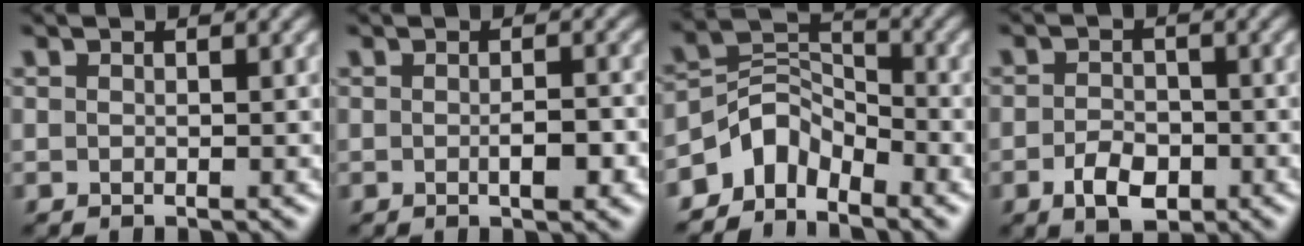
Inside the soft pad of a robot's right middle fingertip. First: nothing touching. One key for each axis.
{"total": 2.3, "fx": -0.6, "fy": 0.6, "fz": 2.1, "tx": -0.035, "ty": 0.000, "tz": -0.007}
{"total": 4.5, "fx": -3.4, "fy": 2.5, "fz": 1.6, "tx": -0.023, "ty": 0.008, "tz": -0.074}
{"total": 3.3, "fx": -1.3, "fy": 2.0, "fz": 2.2, "tx": -0.039, "ty": -0.001, "tz": -0.027}